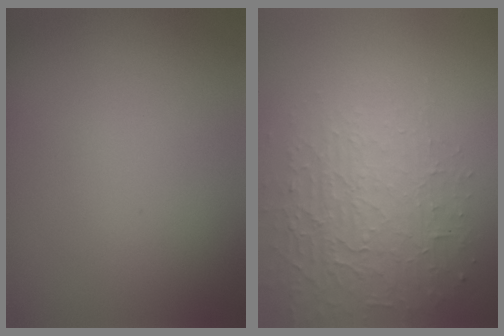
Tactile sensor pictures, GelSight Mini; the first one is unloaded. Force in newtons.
{"total": 3.7, "press": 3.3, "slide": 1.6}